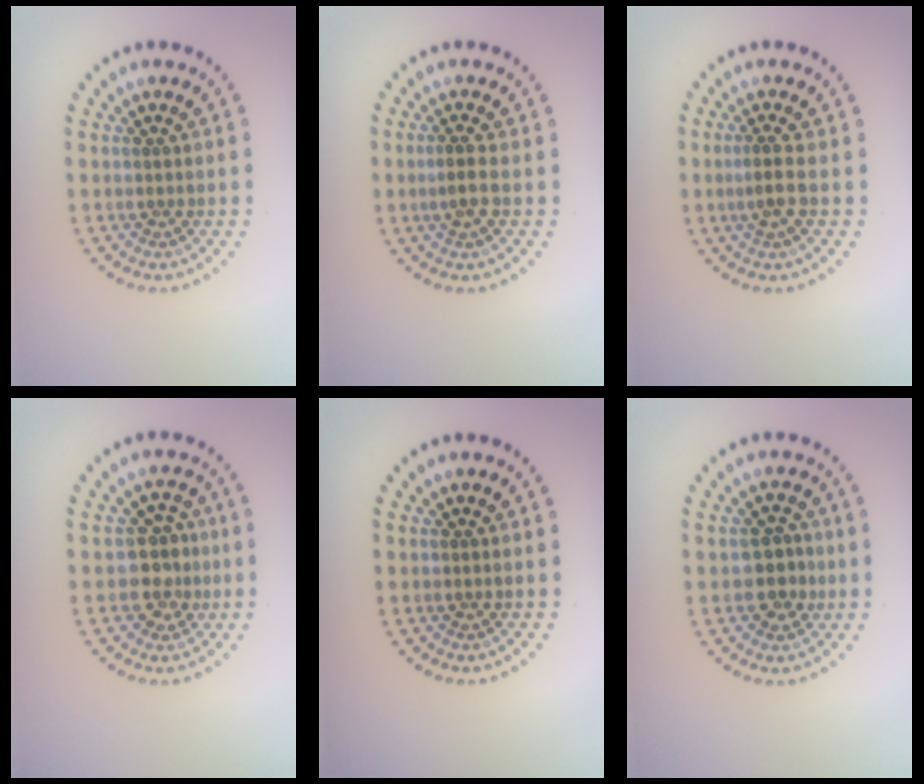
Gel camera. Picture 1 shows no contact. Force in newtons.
{"total": 1.7, "press": 1.6, "slide": 0.8}
{"total": 1.8, "press": 1.5, "slide": 0.9}
{"total": 3.1, "press": 2.9, "slide": 1.1}
{"total": 0.0}
{"total": 2.6, "press": 2.5, "slide": 0.7}